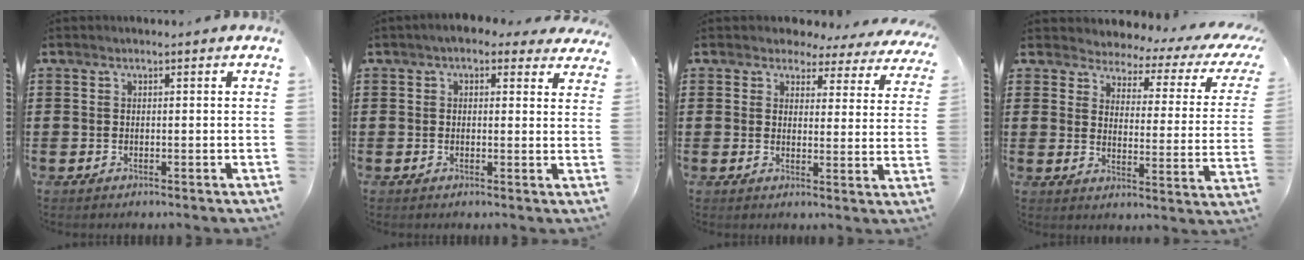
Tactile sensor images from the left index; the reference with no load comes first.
{"total": 2.7, "force": [1.7, 1.4, 1.4], "torque": [-0.027, 0.001, 0.028]}
{"total": 3.5, "force": [3.2, 1.3, 0.6], "torque": [-0.024, -0.016, 0.053]}
{"total": 2.7, "force": [2.2, 1.1, 1.0], "torque": [-0.038, -0.018, 0.029]}